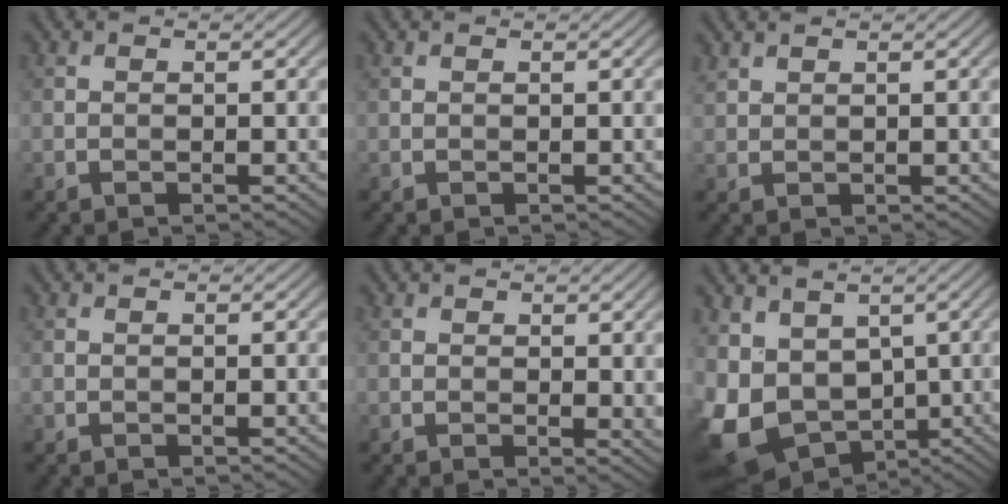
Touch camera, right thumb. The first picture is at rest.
{"total": 0.0}
{"total": 1.2, "force": [1.1, 0.4, 0.3], "torque": [-0.015, 0.004, 0.031]}
{"total": 0.0}
{"total": 2.0, "force": [0.8, 1.0, 1.5], "torque": [-0.018, -0.006, 0.014]}
{"total": 11.4, "force": [0.1, 9.0, 7.1], "torque": [-0.197, -0.023, 0.022]}